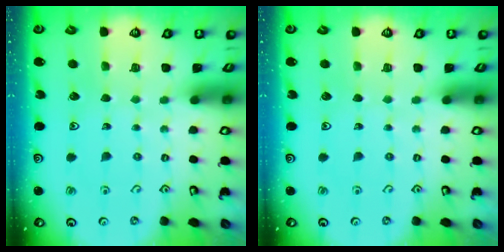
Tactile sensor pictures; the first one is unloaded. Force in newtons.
{"total": 0.0}